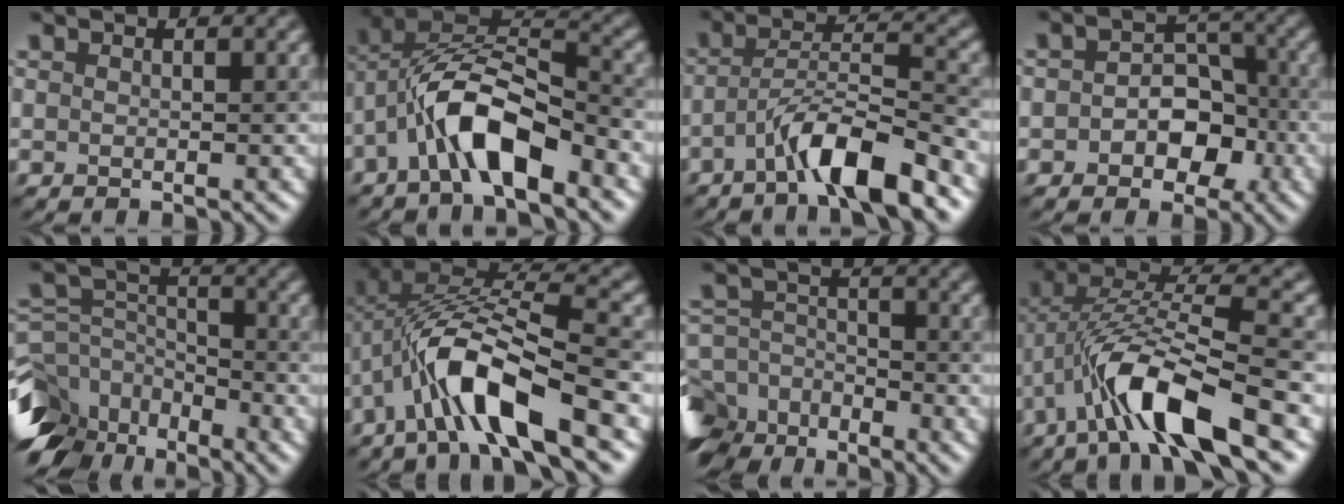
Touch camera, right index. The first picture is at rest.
{"total": 8.2, "force": [-3.7, 3.1, 6.6], "torque": [-0.123, 0.014, -0.072]}
{"total": 6.5, "force": [-4.0, 1.2, 4.9], "torque": [-0.087, 0.009, -0.077]}
{"total": 5.0, "force": [-1.2, 3.7, 3.1], "torque": [-0.021, 0.000, -0.029]}
{"total": 10.5, "force": [-7.7, 5.8, 4.2], "torque": [-0.084, -0.003, -0.133]}
{"total": 10.5, "force": [-3.8, 3.4, 9.2], "torque": [-0.175, 0.013, -0.074]}
{"total": 9.2, "force": [-6.6, 5.9, 2.7], "torque": [-0.053, -0.024, -0.110]}
{"total": 10.3, "force": [-4.5, 2.7, 8.8], "torque": [-0.172, 0.011, -0.087]}